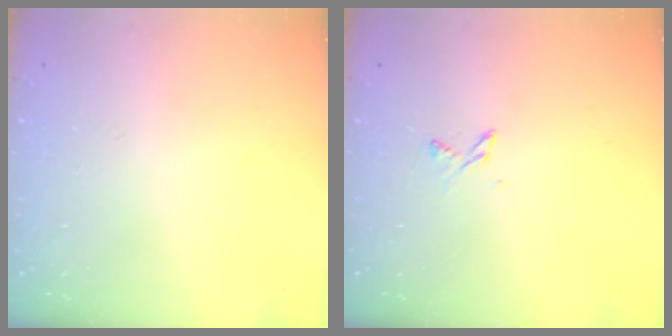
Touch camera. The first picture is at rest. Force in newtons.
{"total": 2.7, "press": 2.7, "slide": 0.4}